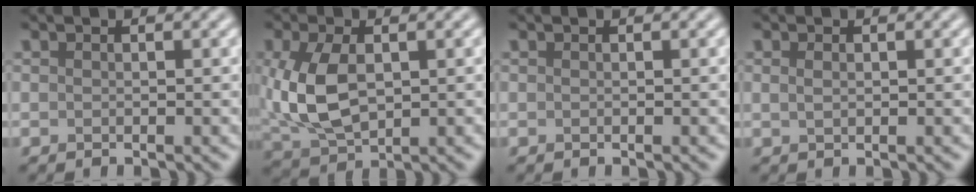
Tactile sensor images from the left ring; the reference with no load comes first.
{"total": 6.6, "force": [0.1, 4.0, 5.2], "torque": [-0.131, -0.002, 0.008]}
{"total": 0.0}
{"total": 0.7, "force": [0.3, 0.4, 0.6], "torque": [-0.013, 0.001, 0.005]}